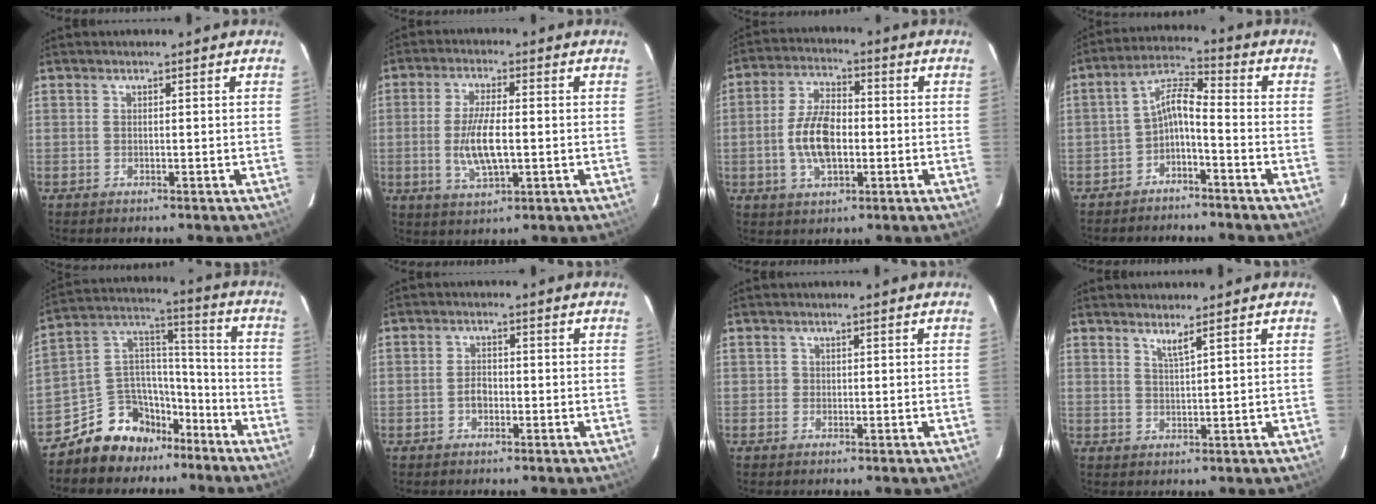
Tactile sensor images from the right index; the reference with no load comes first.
{"total": 8.6, "force": [-1.1, 3.0, 8.0], "torque": [-0.159, -0.007, -0.018]}
{"total": 10.1, "force": [-1.6, 5.3, 8.5], "torque": [-0.171, 0.008, -0.028]}
{"total": 5.7, "force": [-3.4, 1.4, 4.4], "torque": [-0.109, 0.019, -0.065]}
{"total": 13.2, "force": [-9.2, 8.7, 3.8], "torque": [-0.083, 0.077, -0.147]}
{"total": 2.5, "force": [-0.9, 1.8, 1.5], "torque": [-0.029, 0.006, -0.017]}
{"total": 0.9, "force": [-0.1, 0.9, 0.0], "torque": [0.003, 0.000, -0.003]}
{"total": 2.1, "force": [1.6, -0.3, 1.3], "torque": [-0.025, -0.005, 0.025]}